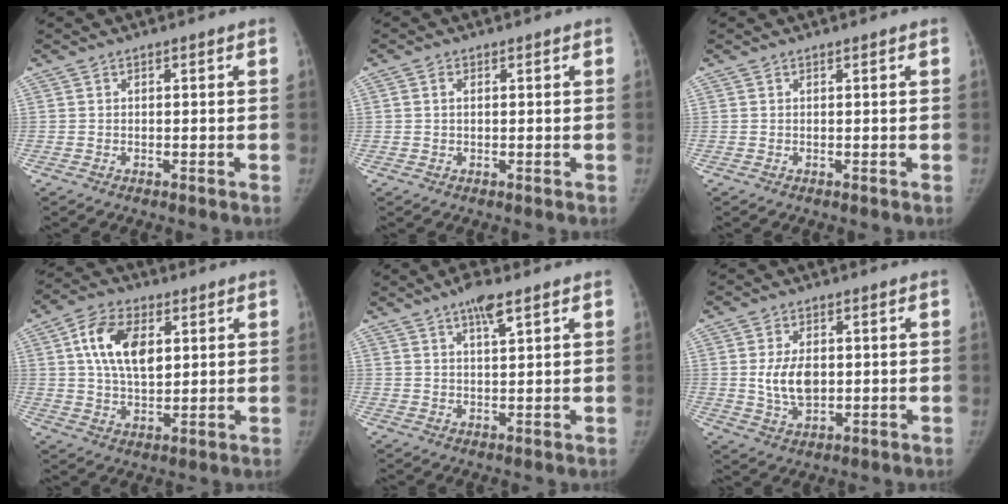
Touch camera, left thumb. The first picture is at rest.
{"total": 1.2, "force": [0.2, 0.8, 0.9], "torque": [-0.014, 0.005, 0.001]}
{"total": 0.0}
{"total": 11.7, "force": [3.4, 6.9, 8.9], "torque": [-0.141, -0.007, 0.058]}
{"total": 5.0, "force": [3.1, 1.1, 3.8], "torque": [-0.062, -0.011, 0.051]}
{"total": 7.2, "force": [0.5, 4.4, 5.6], "torque": [-0.092, -0.010, 0.017]}